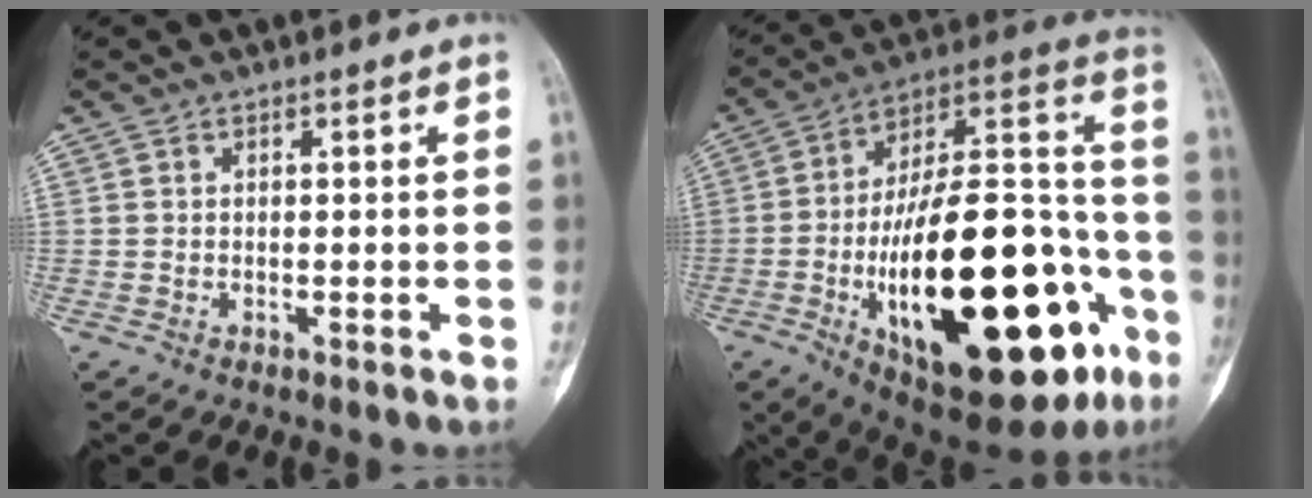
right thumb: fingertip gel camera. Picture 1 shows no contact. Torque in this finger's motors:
{"motor_torque": [2.35, 2.66, 2.77, 0.00, 0.90]}